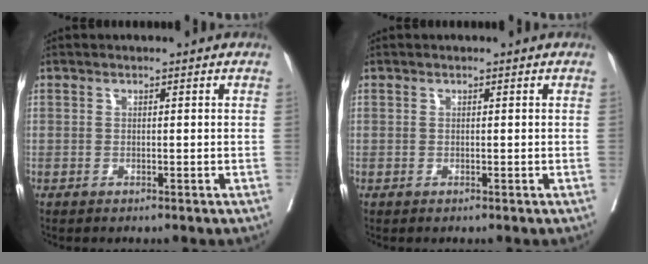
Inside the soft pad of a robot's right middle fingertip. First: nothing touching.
{"total": 0.0}